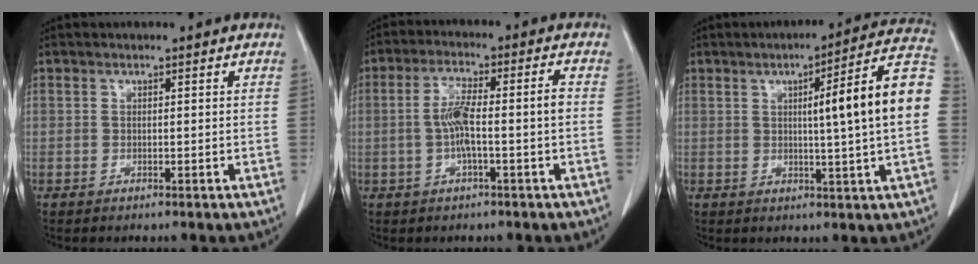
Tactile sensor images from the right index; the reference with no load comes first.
{"total": 7.1, "force": [-1.0, 0.6, 7.0], "torque": [-0.141, 0.019, -0.017]}
{"total": 14.0, "force": [1.1, -0.6, 14.0], "torque": [-0.191, 0.020, 0.011]}